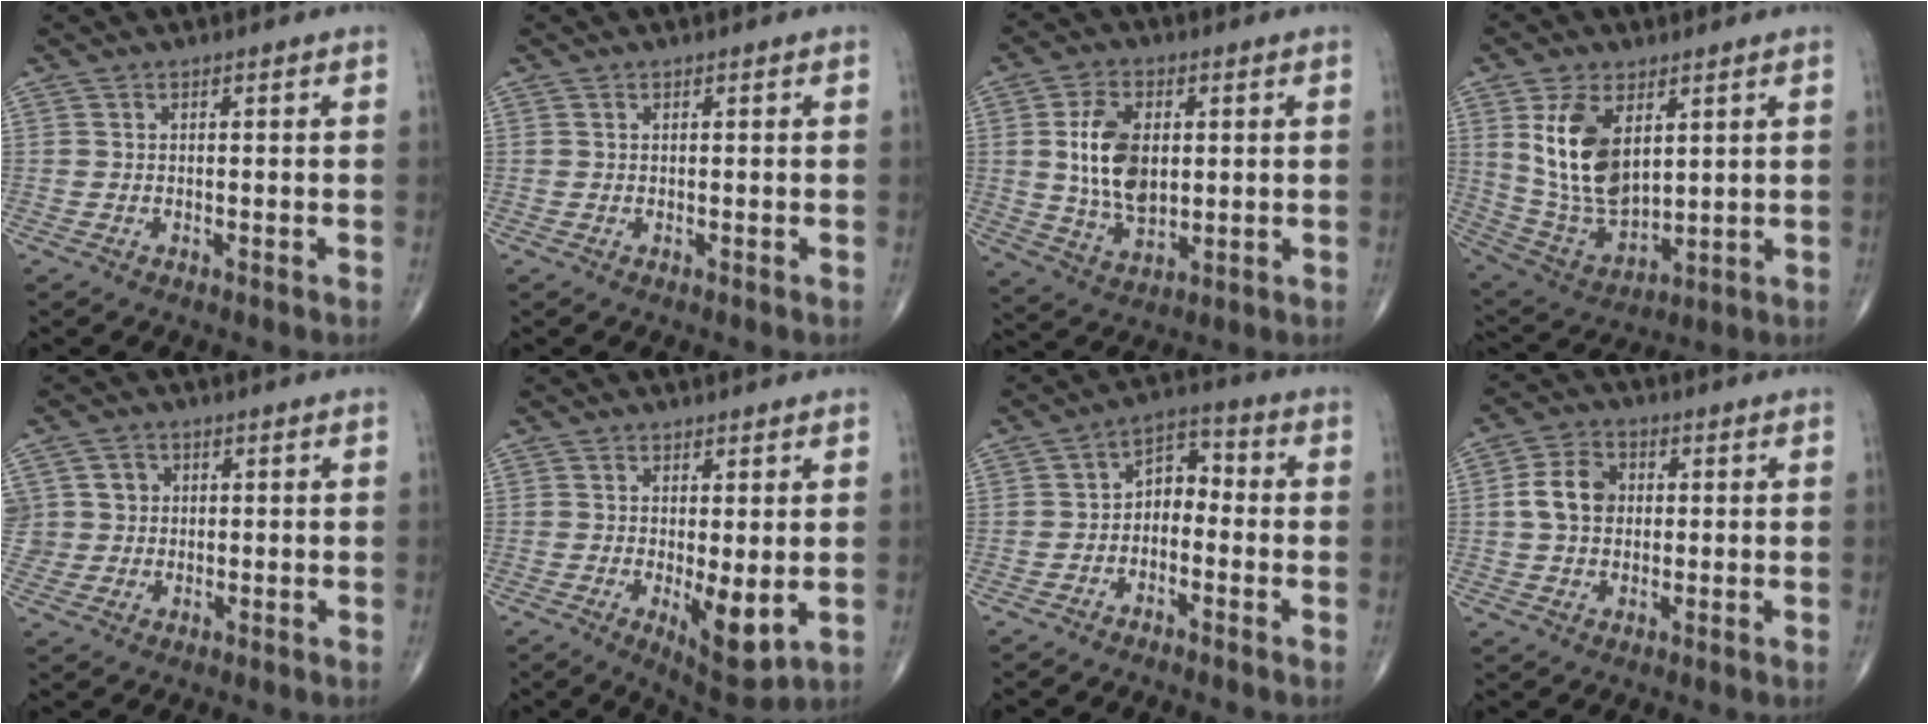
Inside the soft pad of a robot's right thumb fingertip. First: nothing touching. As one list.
[{"total": 0.0}, {"total": 12.1, "force": [1.6, 7.4, 9.4], "torque": [-0.160, -0.010, 0.036]}, {"total": 14.9, "force": [4.5, 8.4, 11.4], "torque": [-0.203, -0.025, 0.105]}, {"total": 5.5, "force": [1.3, 5.3, 0.8], "torque": [0.015, 0.002, 0.023]}, {"total": 7.3, "force": [-1.0, 2.6, 6.8], "torque": [-0.097, -0.023, -0.005]}, {"total": 6.0, "force": [-1.5, 4.2, 4.1], "torque": [-0.043, 0.039, -0.042]}, {"total": 7.7, "force": [0.8, 6.0, 4.9], "torque": [-0.075, 0.012, 0.008]}]